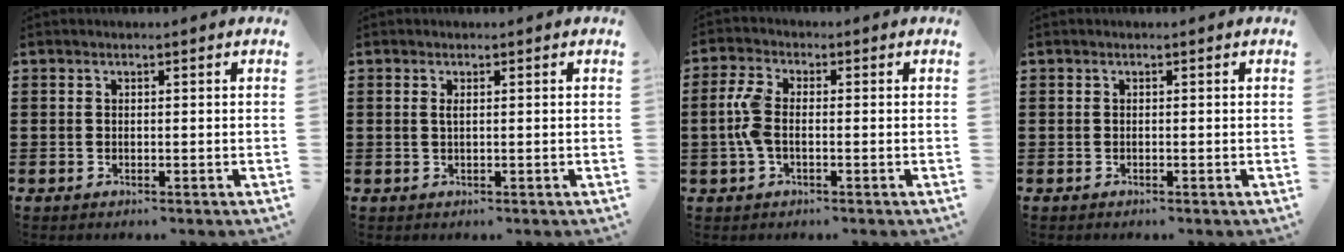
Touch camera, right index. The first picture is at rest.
{"total": 0.9, "force": [0.2, 0.1, 0.8], "torque": [-0.017, 0.001, 0.004]}
{"total": 4.7, "force": [-0.5, 2.3, 4.1], "torque": [-0.102, -0.003, -0.016]}
{"total": 0.0}